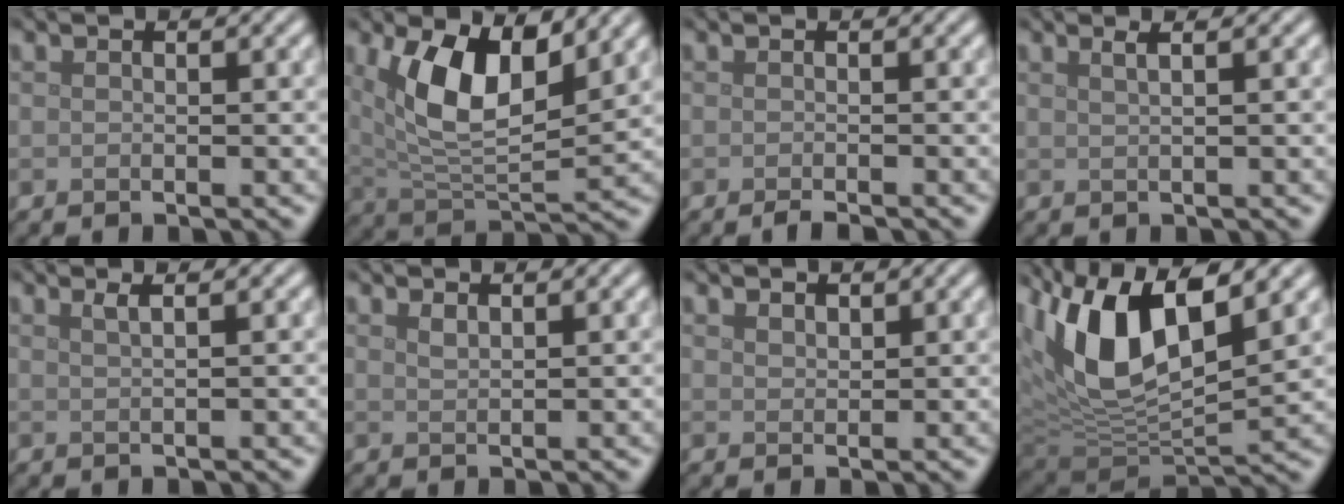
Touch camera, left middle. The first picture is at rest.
{"total": 8.9, "force": [3.2, 4.3, 7.1], "torque": [-0.139, -0.007, 0.058]}
{"total": 0.8, "force": [-0.6, 0.1, 0.5], "torque": [-0.007, 0.000, -0.012]}
{"total": 2.4, "force": [1.3, 1.1, 1.7], "torque": [-0.004, 0.005, -0.009]}
{"total": 1.8, "force": [1.0, 0.7, 1.3], "torque": [-0.007, 0.004, 0.001]}
{"total": 0.8, "force": [0.6, 0.2, 0.4], "torque": [-0.010, -0.003, 0.013]}
{"total": 1.2, "force": [1.1, 0.5, 0.3], "torque": [-0.009, -0.001, 0.022]}
{"total": 12.0, "force": [3.9, 5.3, 10.0], "torque": [-0.198, 0.002, 0.071]}